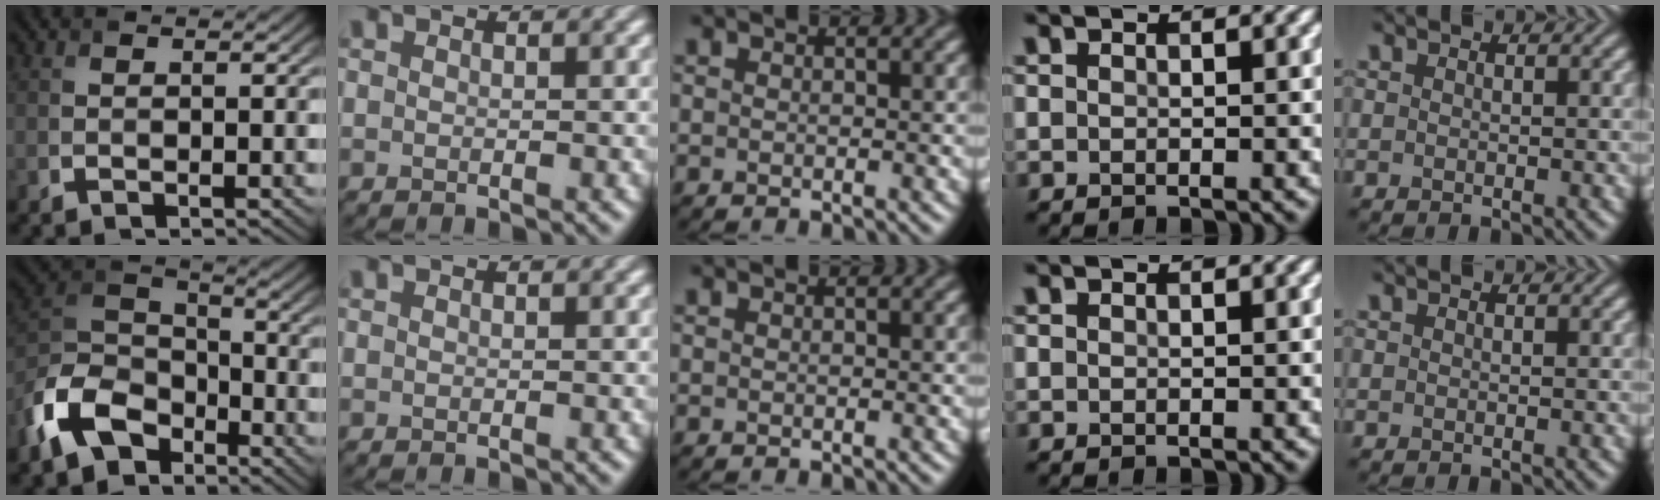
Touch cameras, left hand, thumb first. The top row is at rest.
{"thumb": {"total": 11.2, "force": [-6.6, 6.8, 5.9], "torque": [-0.137, -0.012, -0.155]}}